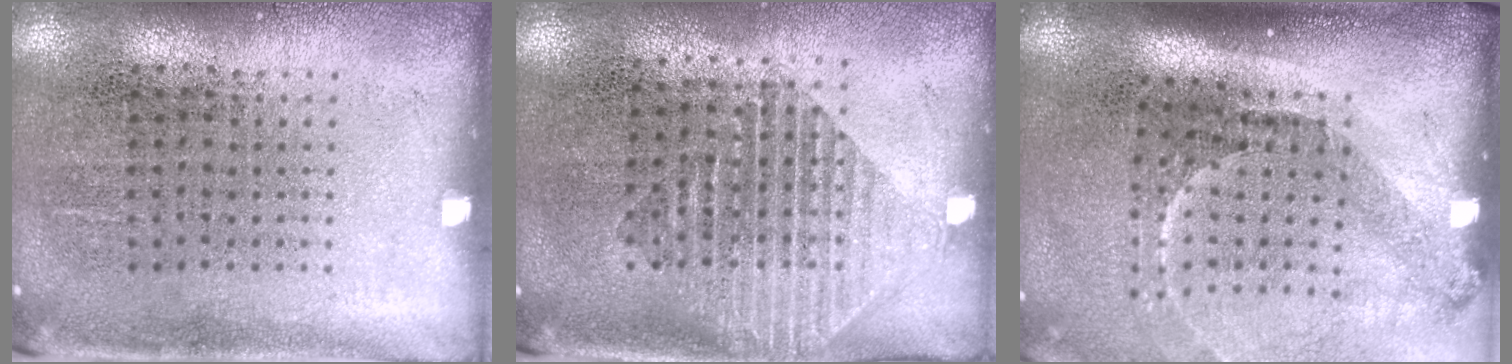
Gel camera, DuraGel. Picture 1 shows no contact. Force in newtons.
{"total": 1.6, "press": 1.3, "slide": 0.8}
{"total": 2.2, "press": 1.5, "slide": 1.6}